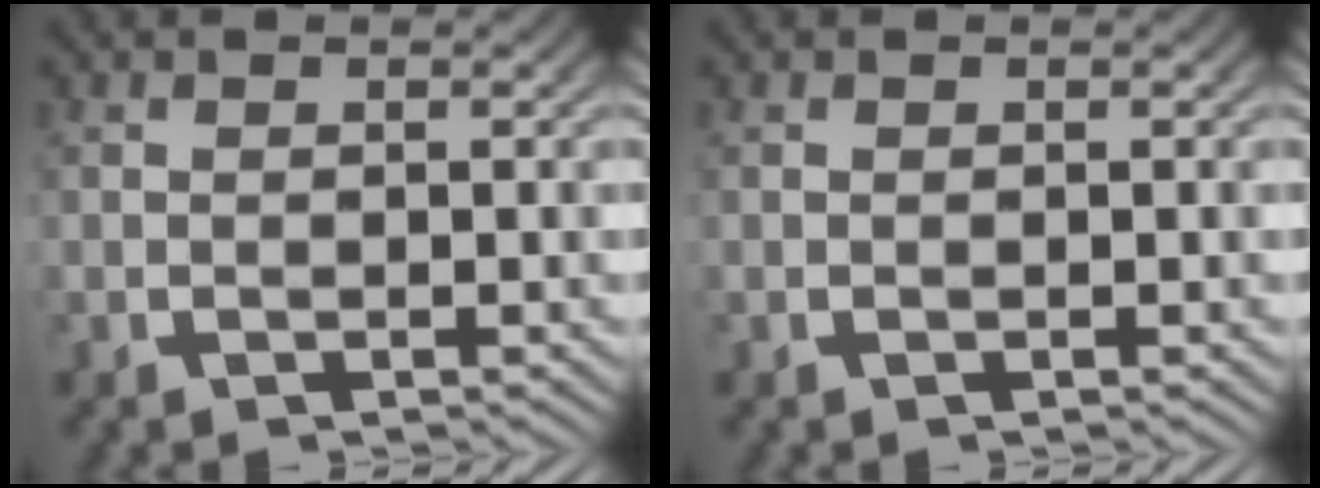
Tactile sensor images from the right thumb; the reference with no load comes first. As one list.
[{"total": 0.0}]